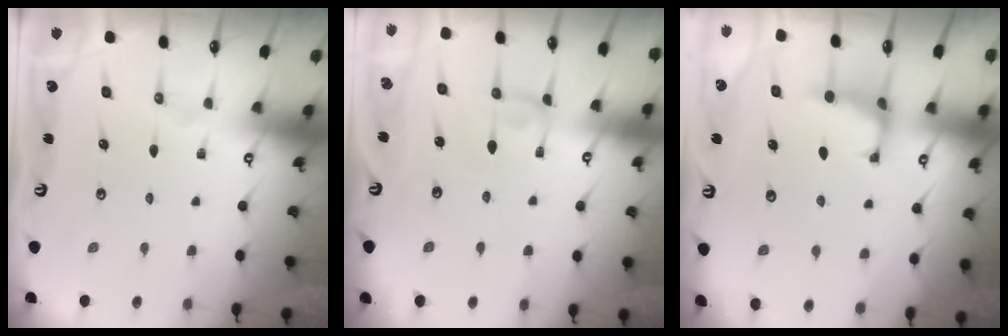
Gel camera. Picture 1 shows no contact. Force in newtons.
{"total": 1.5, "press": 1.4, "slide": 0.1}
{"total": 2.2, "press": 2.2, "slide": 0.5}